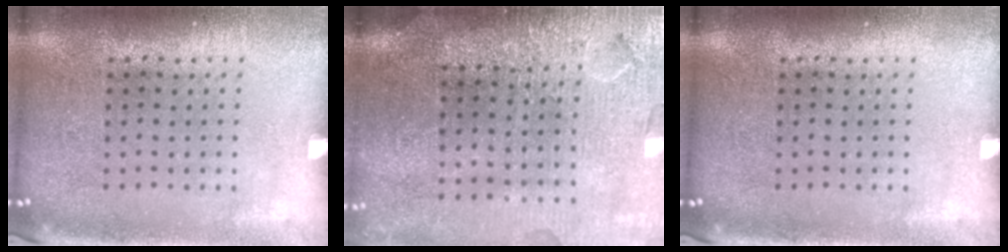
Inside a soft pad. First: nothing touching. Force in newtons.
{"total": 4.2, "press": 3.7, "slide": 2.1}
{"total": 0.0}